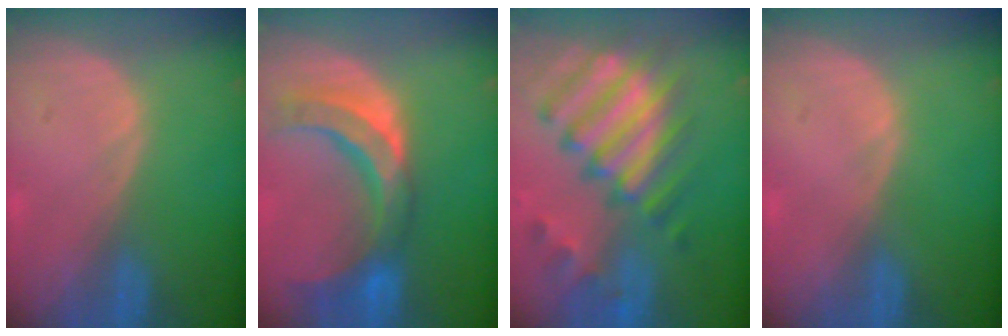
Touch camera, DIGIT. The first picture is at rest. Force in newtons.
{"total": 10.6, "press": 9.3, "slide": 5.0}
{"total": 12.5, "press": 10.8, "slide": 6.3}
{"total": 0.0}